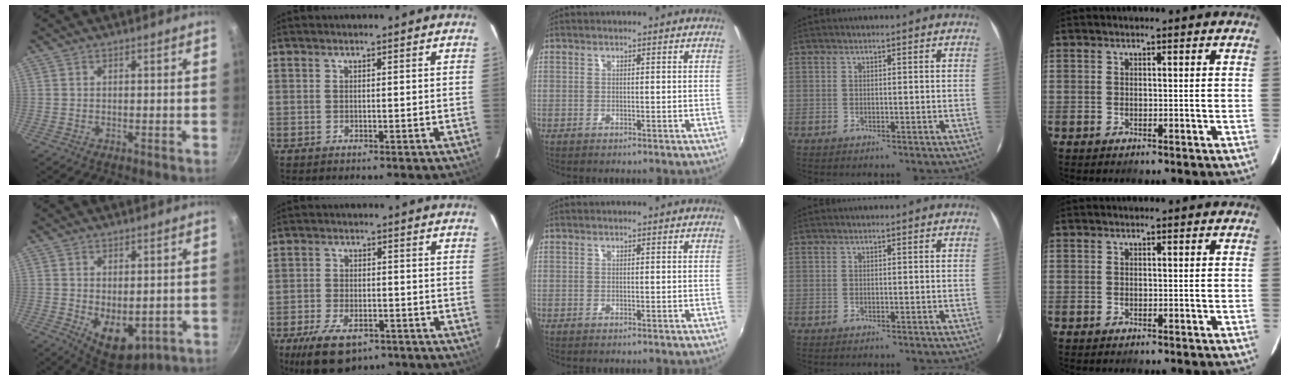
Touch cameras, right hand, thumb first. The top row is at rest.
{"thumb": {"total": 9.2, "force": [-1.4, 5.7, 7.1], "torque": [-0.085, -0.016, 0.000]}, "index": {"total": 12.2, "force": [-8.0, 6.0, 7.1], "torque": [-0.159, -0.019, -0.129]}}